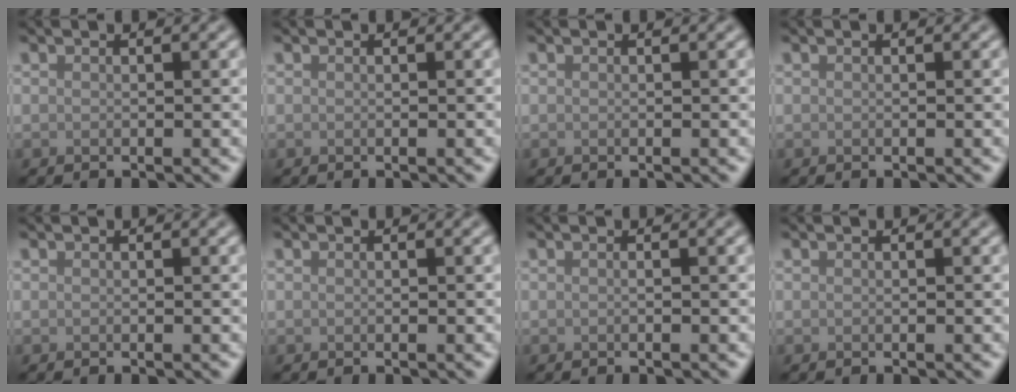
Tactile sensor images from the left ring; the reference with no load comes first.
{"total": 0.0}
{"total": 0.0}
{"total": 0.0}
{"total": 0.0}
{"total": 0.0}
{"total": 0.7, "force": [0.0, 0.2, 0.7], "torque": [-0.007, 0.000, -0.005]}
{"total": 0.0}